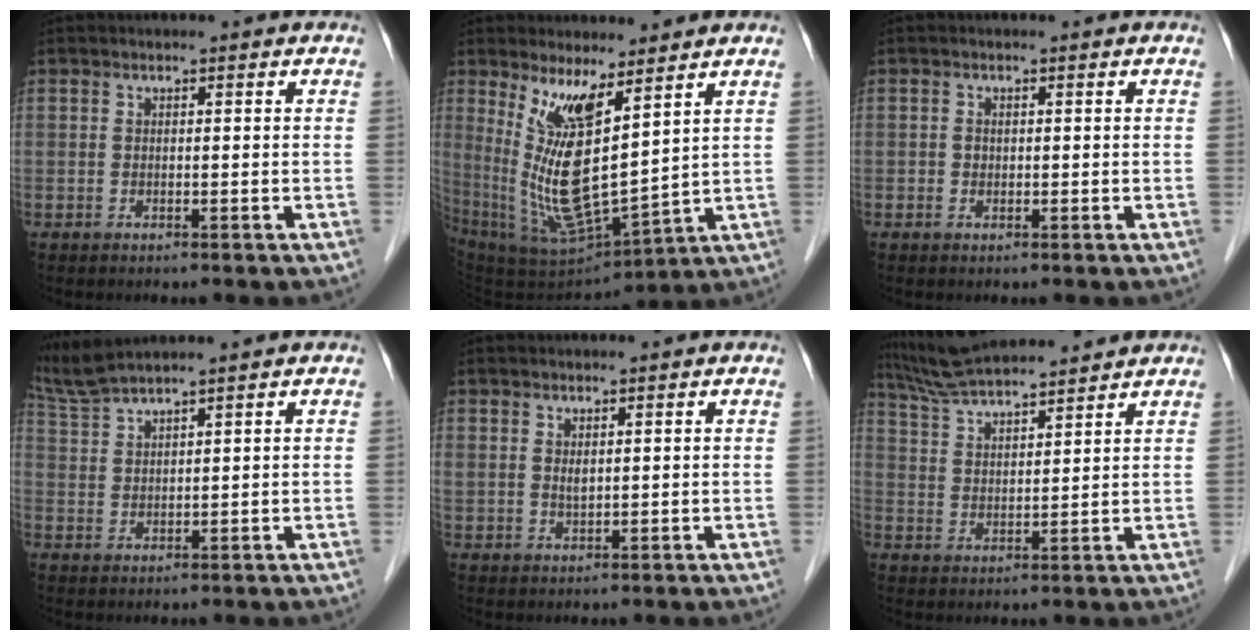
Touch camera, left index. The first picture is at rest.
{"total": 12.4, "force": [5.3, 2.4, 11.0], "torque": [-0.226, -0.022, 0.113]}
{"total": 0.7, "force": [-0.1, 0.6, 0.3], "torque": [-0.007, 0.001, -0.001]}
{"total": 5.5, "force": [5.1, -1.4, 1.6], "torque": [-0.053, 0.010, 0.112]}
{"total": 1.5, "force": [0.8, 0.7, 1.0], "torque": [-0.025, -0.004, 0.023]}
{"total": 12.9, "force": [11.9, 1.1, 4.8], "torque": [-0.093, 0.029, 0.205]}